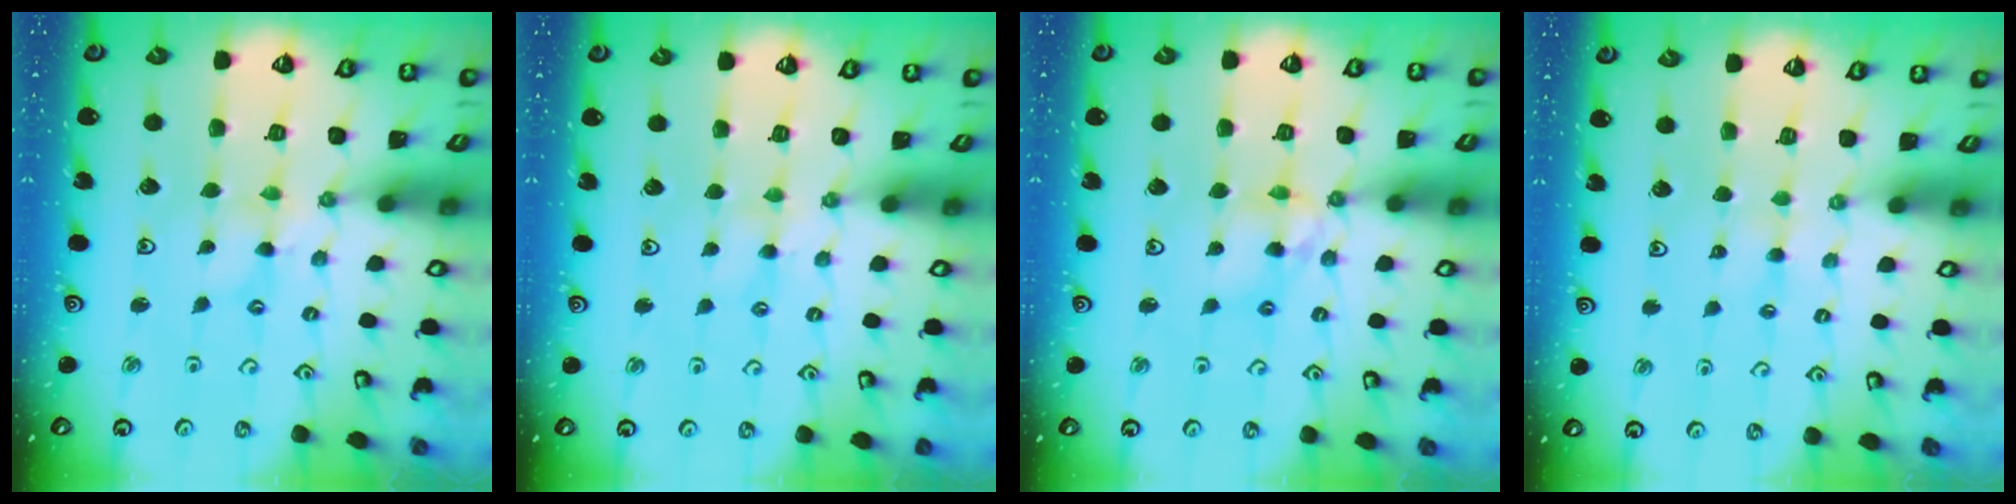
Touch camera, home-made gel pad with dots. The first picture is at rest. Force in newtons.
{"total": 2.0, "press": 1.9, "slide": 0.3}
{"total": 8.0, "press": 8.0, "slide": 0.8}
{"total": 1.3, "press": 1.3, "slide": 0.2}